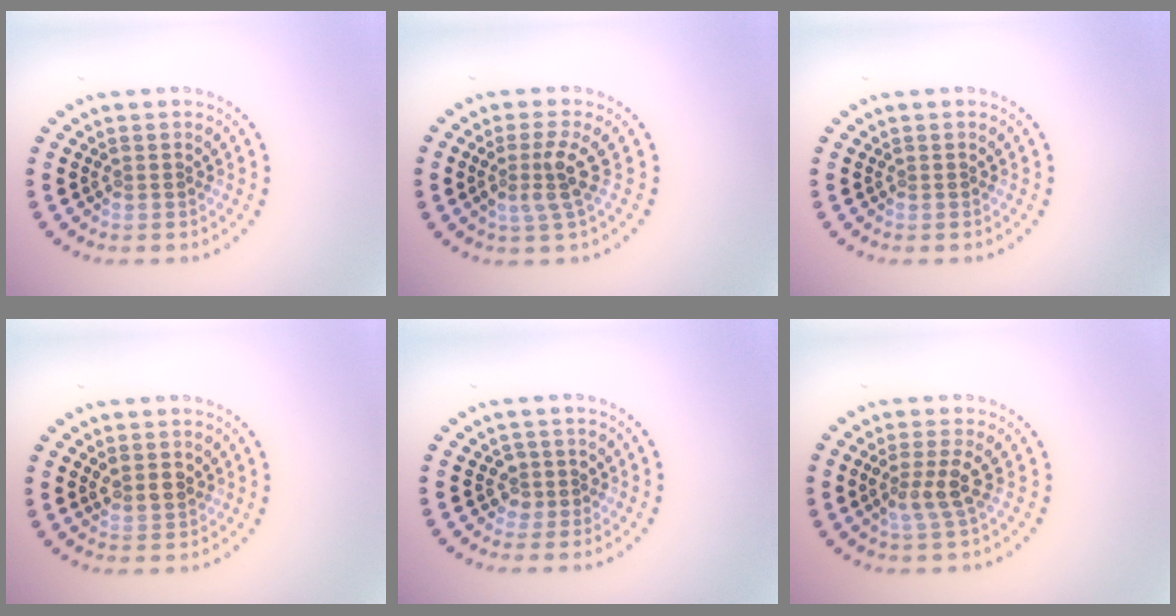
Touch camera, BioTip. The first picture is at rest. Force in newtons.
{"total": 2.8, "press": 2.0, "slide": 2.0}
{"total": 0.0}
{"total": 1.5, "press": 1.3, "slide": 0.8}
{"total": 1.3, "press": 1.1, "slide": 0.6}
{"total": 2.5, "press": 2.0, "slide": 1.6}